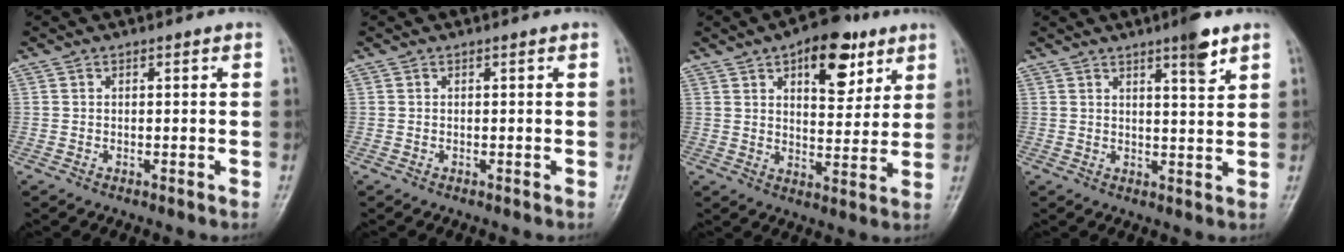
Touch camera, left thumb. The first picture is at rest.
{"total": 0.0}
{"total": 12.8, "force": [6.6, 6.5, 8.9], "torque": [-0.090, -0.025, 0.095]}
{"total": 5.3, "force": [3.4, 0.8, 3.9], "torque": [-0.052, -0.022, 0.049]}